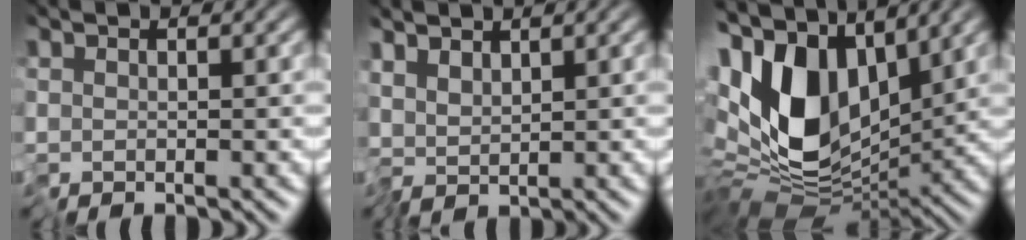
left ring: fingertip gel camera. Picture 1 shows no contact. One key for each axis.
{"total": 1.7, "fx": 0.7, "fy": 1.1, "fz": 1.1, "tx": -0.025, "ty": 0.001, "tz": 0.009}
{"total": 12.5, "fx": 1.3, "fy": 7.9, "fz": 9.7, "tx": -0.201, "ty": -0.009, "tz": 0.013}